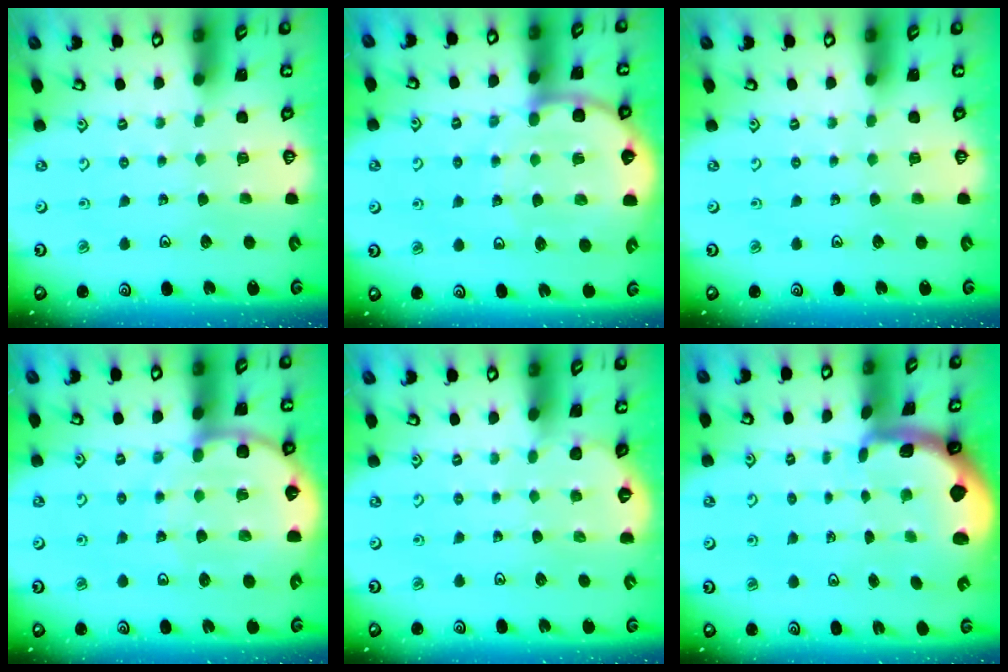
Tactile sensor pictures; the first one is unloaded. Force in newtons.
{"total": 8.5, "press": 8.4, "slide": 1.1}
{"total": 0.0}
{"total": 8.5, "press": 8.4, "slide": 1.1}
{"total": 1.8, "press": 1.8, "slide": 0.2}
{"total": 1.9, "press": 1.9, "slide": 0.4}